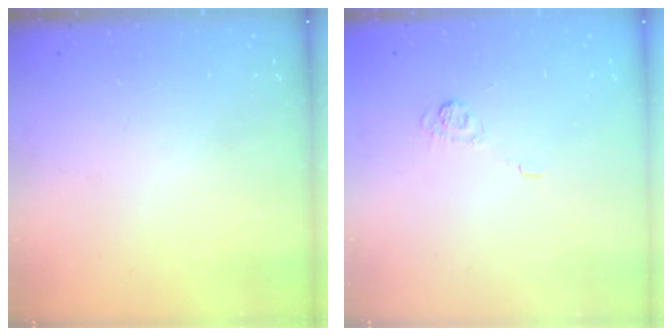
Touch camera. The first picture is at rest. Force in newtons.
{"total": 3.6, "press": 3.3, "slide": 1.5}